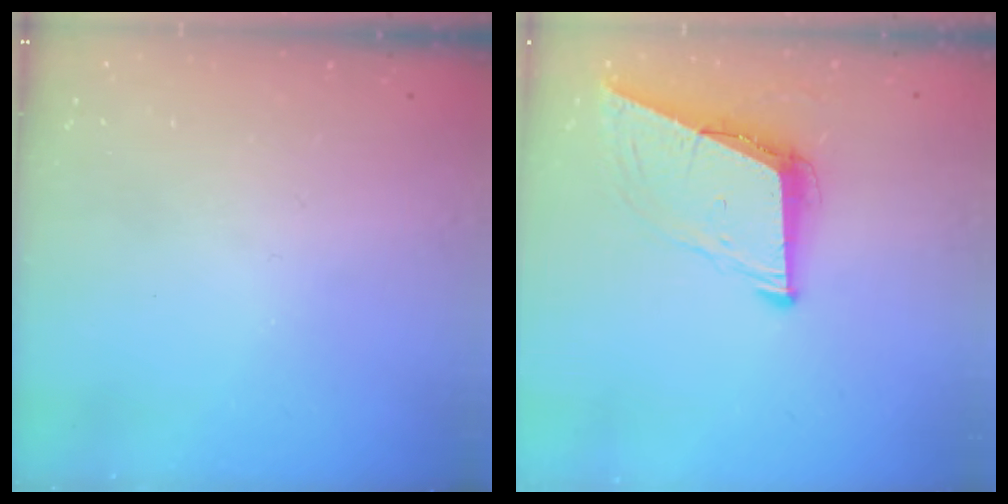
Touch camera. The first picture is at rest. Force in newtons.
{"total": 8.8, "press": 8.1, "slide": 3.6}